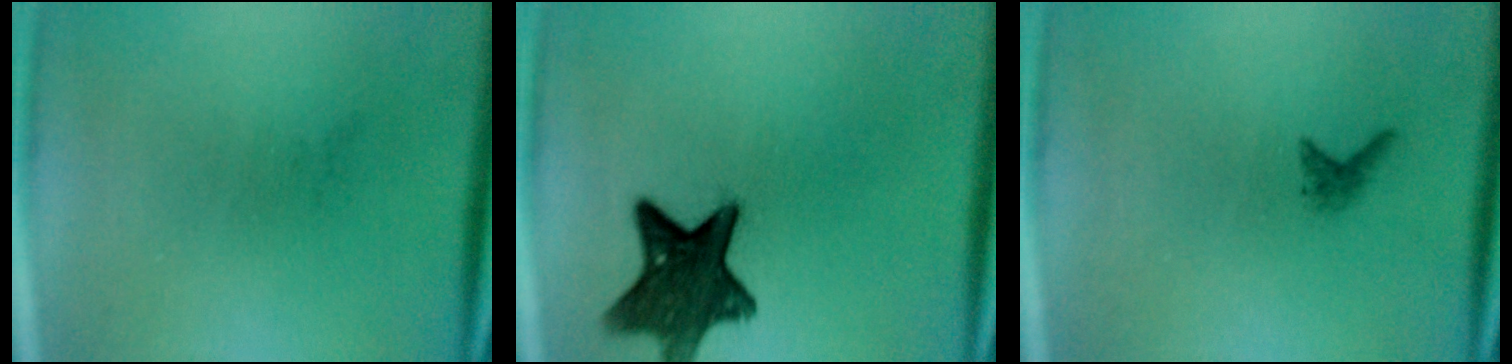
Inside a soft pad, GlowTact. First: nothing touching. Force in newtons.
{"total": 11.7}
{"total": 1.0}